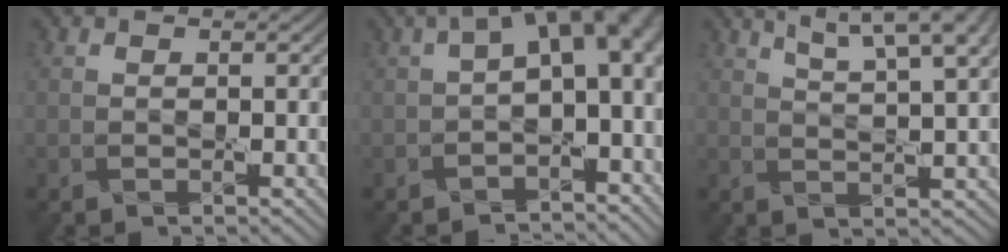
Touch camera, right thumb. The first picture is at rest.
{"total": 10.4, "force": [0.7, 5.6, 8.7], "torque": [-0.119, -0.005, 0.014]}
{"total": 9.9, "force": [6.4, 2.3, 7.3], "torque": [-0.107, 0.016, 0.089]}